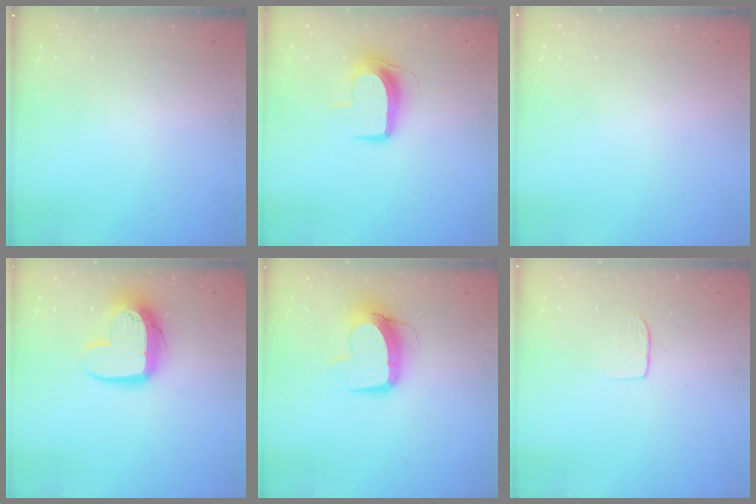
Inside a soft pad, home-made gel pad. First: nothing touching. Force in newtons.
{"total": 9.2, "press": 9.2, "slide": 0.2}
{"total": 0.0}
{"total": 13.2, "press": 13.2, "slide": 1.1}
{"total": 11.5, "press": 11.5, "slide": 1.4}
{"total": 3.7, "press": 3.7, "slide": 0.3}